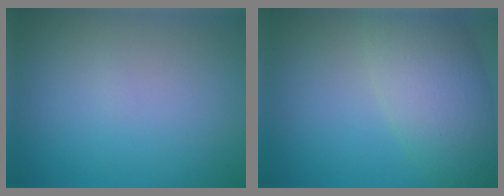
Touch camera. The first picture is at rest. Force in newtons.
{"total": 6.3, "press": 6.3, "slide": 0.1}